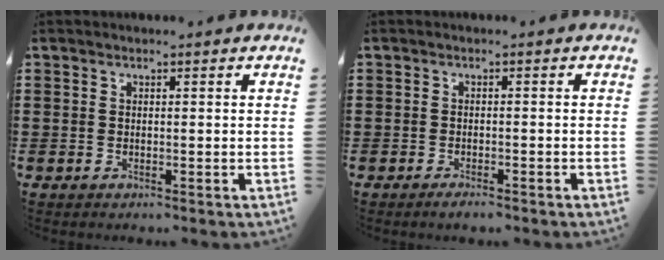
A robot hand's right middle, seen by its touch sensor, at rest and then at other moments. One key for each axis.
{"total": 1.1, "fx": -0.9, "fy": 0.1, "fz": 0.5, "tx": -0.012, "ty": -0.007, "tz": -0.016}